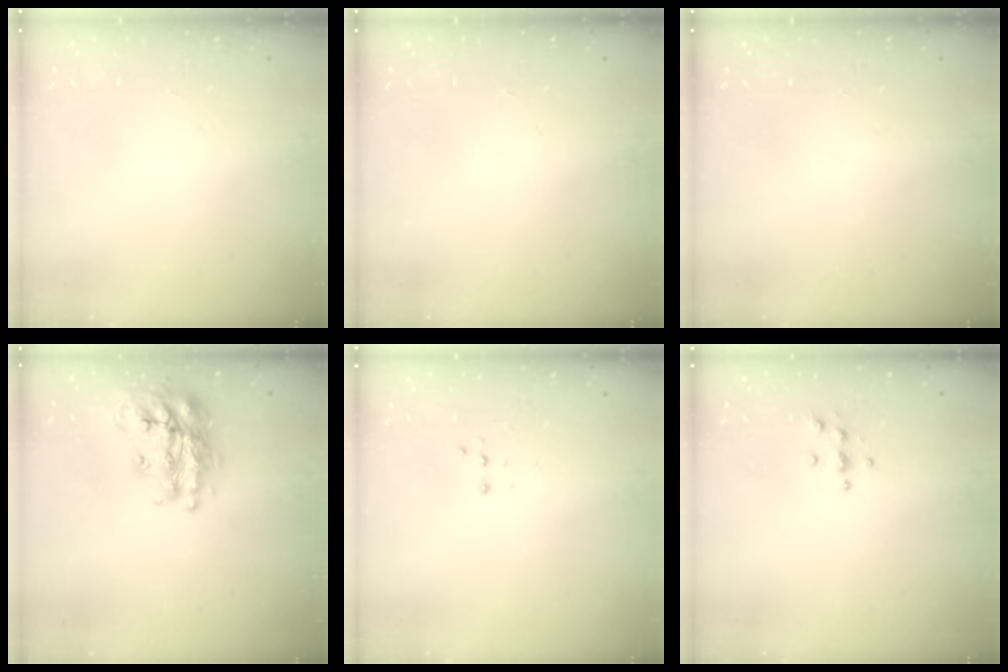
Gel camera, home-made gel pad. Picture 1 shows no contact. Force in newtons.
{"total": 0.0}
{"total": 0.0}
{"total": 20.1, "press": 20.1, "slide": 1.4}
{"total": 2.7, "press": 2.7, "slide": 0.5}
{"total": 3.8, "press": 3.8, "slide": 0.4}